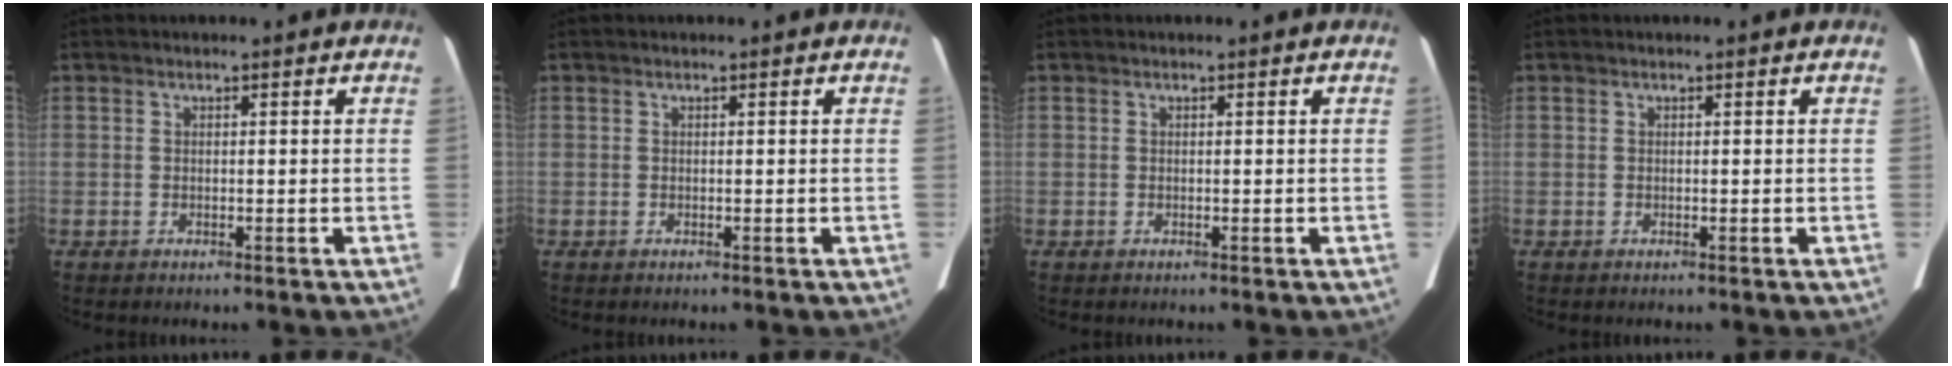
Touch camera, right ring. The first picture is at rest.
{"total": 0.0}
{"total": 0.0}
{"total": 0.0}